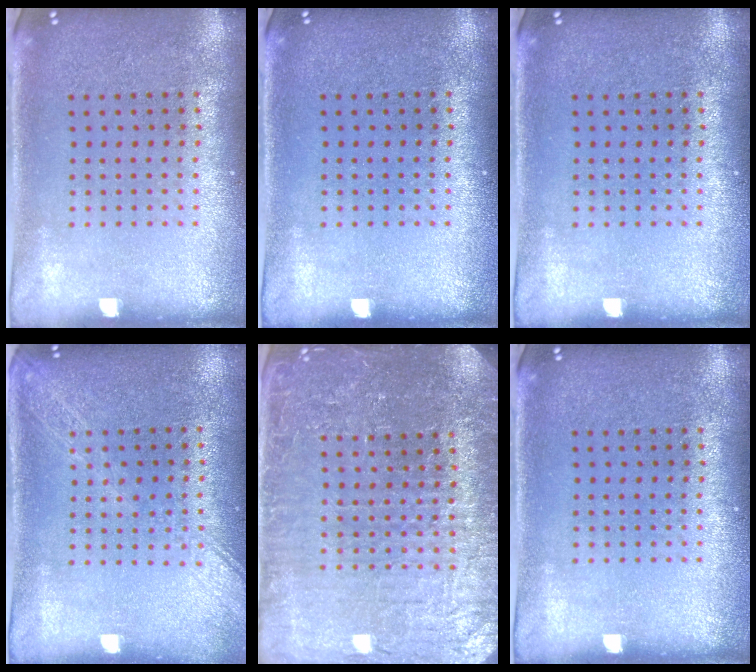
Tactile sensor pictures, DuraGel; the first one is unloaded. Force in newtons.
{"total": 0.0}
{"total": 0.0}
{"total": 1.6, "press": 1.5, "slide": 0.6}
{"total": 4.4, "press": 4.2, "slide": 1.3}
{"total": 0.0}